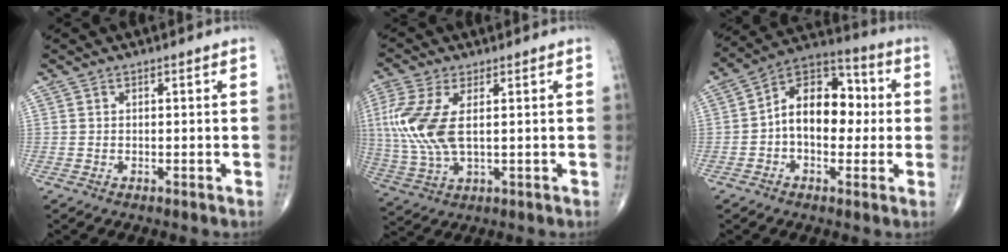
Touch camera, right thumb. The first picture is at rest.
{"total": 12.0, "force": [1.8, 5.6, 10.4], "torque": [-0.261, -0.001, 0.044]}
{"total": 14.0, "force": [0.0, 9.1, 10.6], "torque": [-0.128, 0.042, -0.010]}